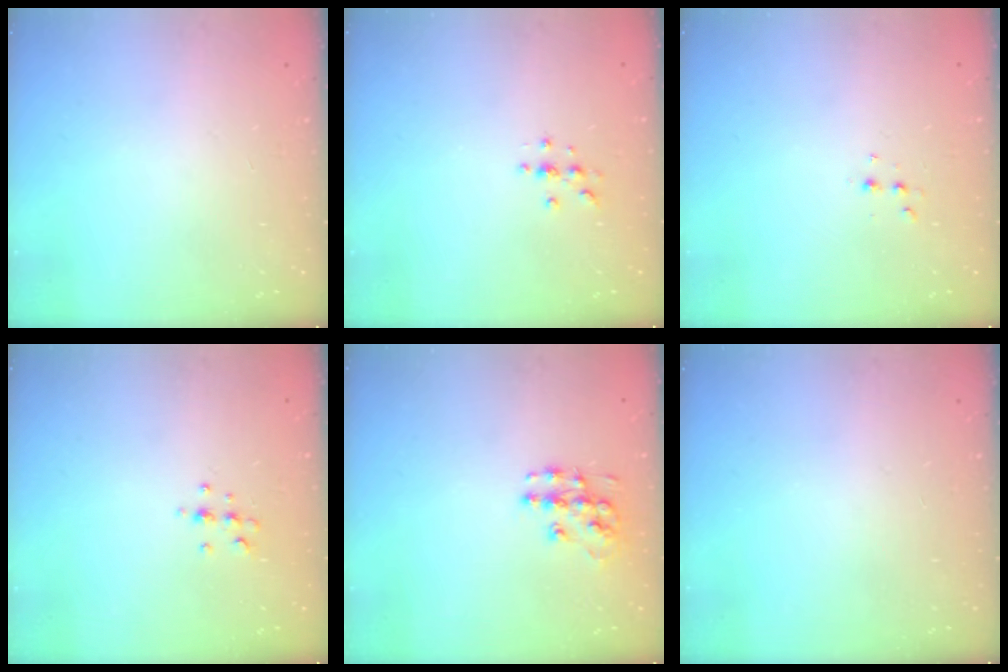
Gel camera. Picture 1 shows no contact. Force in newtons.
{"total": 2.7, "press": 2.7, "slide": 0.3}
{"total": 2.8, "press": 2.7, "slide": 0.6}
{"total": 6.1, "press": 6.0, "slide": 0.7}
{"total": 10.0, "press": 10.0, "slide": 0.9}
{"total": 0.0}